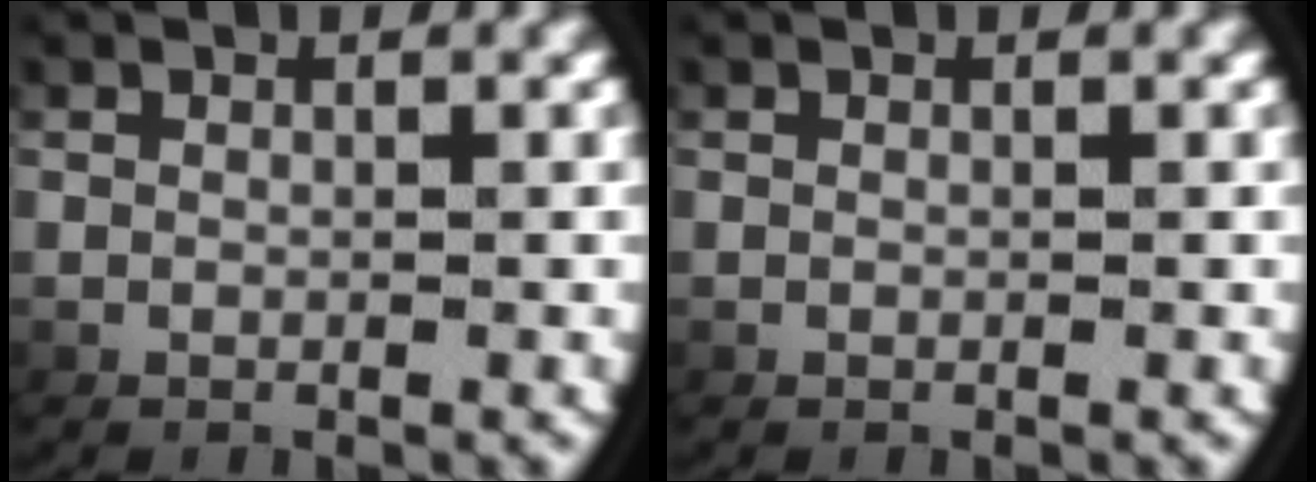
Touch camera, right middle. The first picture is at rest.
{"total": 0.0}